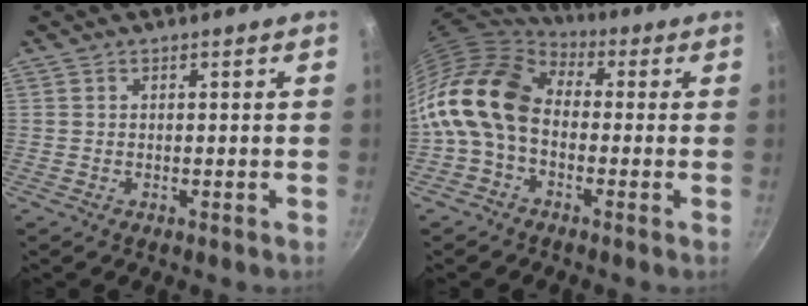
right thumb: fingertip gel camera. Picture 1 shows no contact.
{"total": 16.2, "force": [-1.0, 11.3, 11.7], "torque": [-0.211, 0.034, -0.040]}